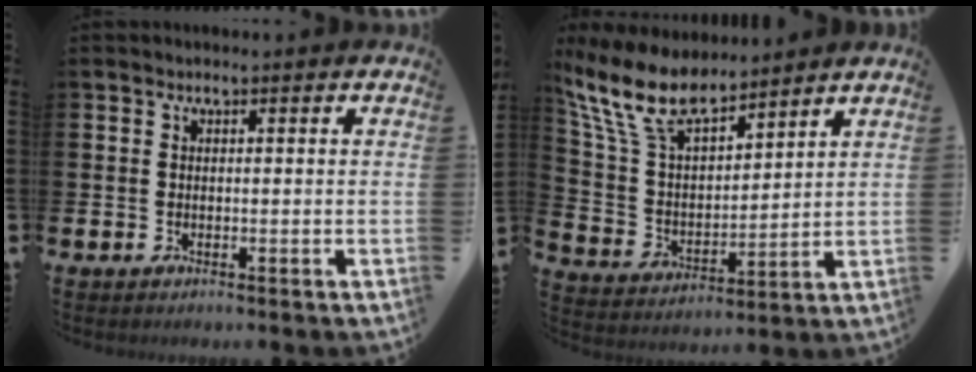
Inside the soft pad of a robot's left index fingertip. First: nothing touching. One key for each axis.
{"total": 10.3, "fx": 8.7, "fy": 3.5, "fz": 4.2, "tx": -0.124, "ty": -0.039, "tz": 0.160}